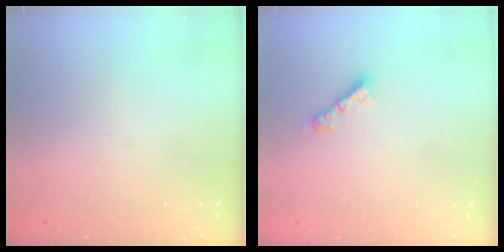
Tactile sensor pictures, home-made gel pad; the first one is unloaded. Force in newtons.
{"total": 3.3, "press": 3.3, "slide": 0.2}